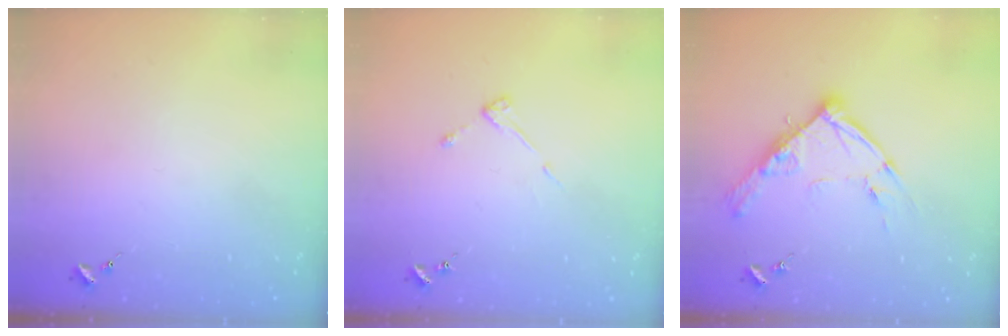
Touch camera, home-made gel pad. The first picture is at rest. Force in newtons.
{"total": 4.2, "press": 4.2, "slide": 0.4}
{"total": 13.3, "press": 13.2, "slide": 1.2}